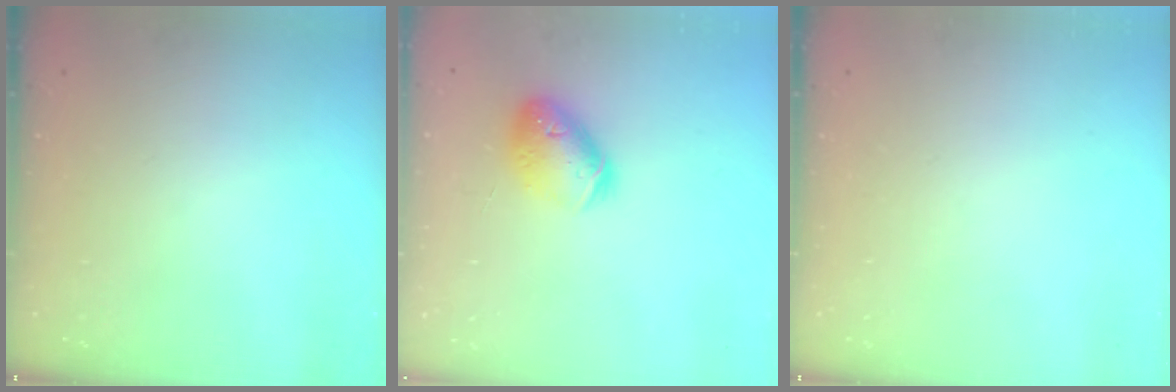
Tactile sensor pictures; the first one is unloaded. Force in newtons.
{"total": 13.4, "press": 13.2, "slide": 2.1}
{"total": 0.0}